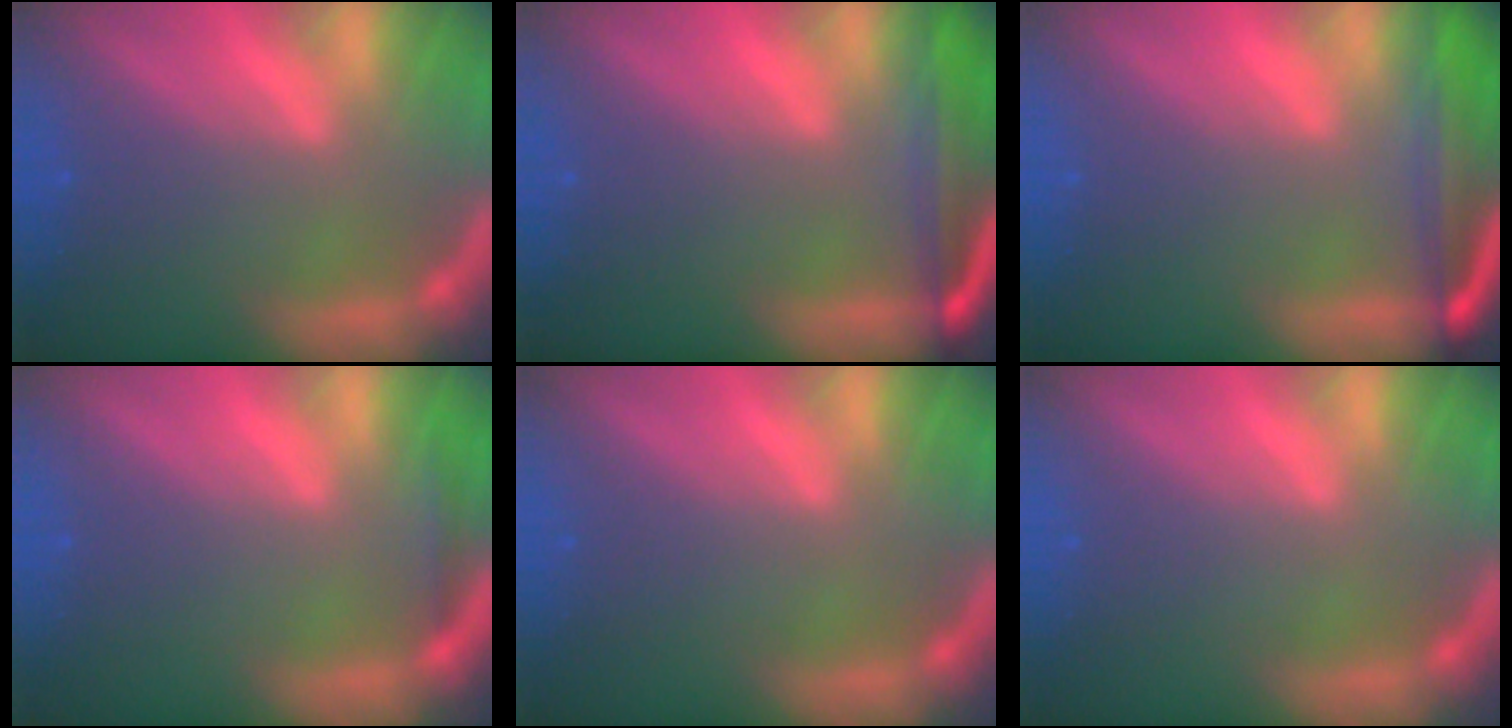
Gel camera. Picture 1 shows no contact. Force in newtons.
{"total": 6.0}
{"total": 6.6}
{"total": 0.9}
{"total": 0.0}
{"total": 0.0}